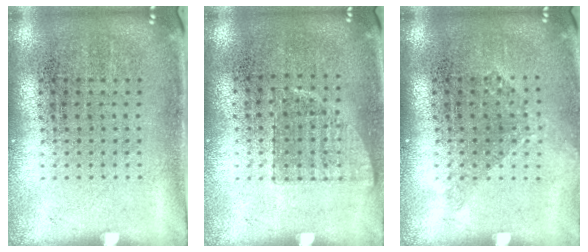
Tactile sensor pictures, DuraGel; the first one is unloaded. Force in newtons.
{"total": 0.7, "press": 0.6, "slide": 0.3}
{"total": 1.1, "press": 0.8, "slide": 0.7}